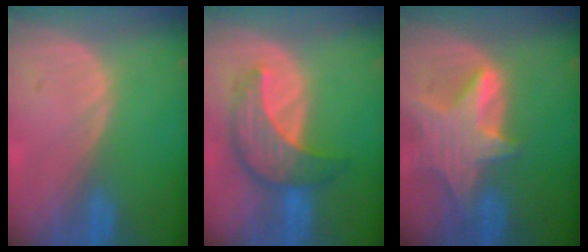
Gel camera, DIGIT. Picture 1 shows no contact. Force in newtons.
{"total": 7.9, "press": 7.6, "slide": 2.2}
{"total": 8.4, "press": 7.5, "slide": 3.9}